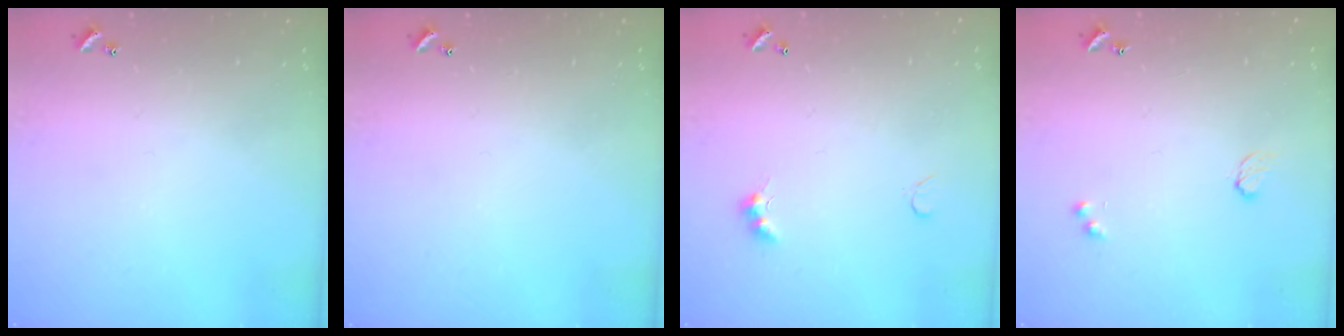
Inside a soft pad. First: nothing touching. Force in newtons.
{"total": 0.0}
{"total": 3.2, "press": 3.1, "slide": 0.5}
{"total": 3.3, "press": 3.2, "slide": 0.5}